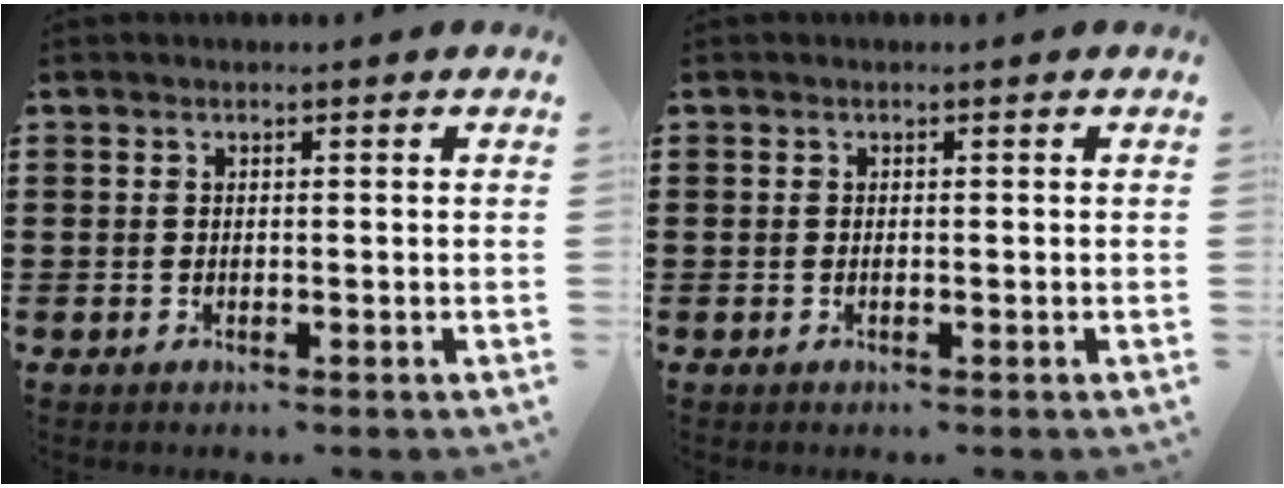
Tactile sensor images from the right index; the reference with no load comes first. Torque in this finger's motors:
{"motor_torque": [-0.05, 2.09, 0.00, 0.01]}